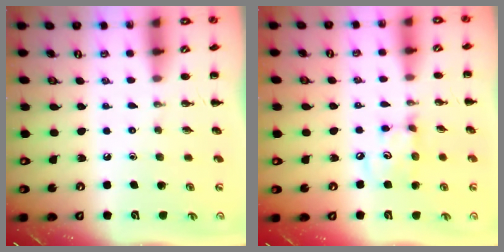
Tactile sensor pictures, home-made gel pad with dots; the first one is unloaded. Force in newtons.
{"total": 5.7, "press": 5.7, "slide": 0.5}